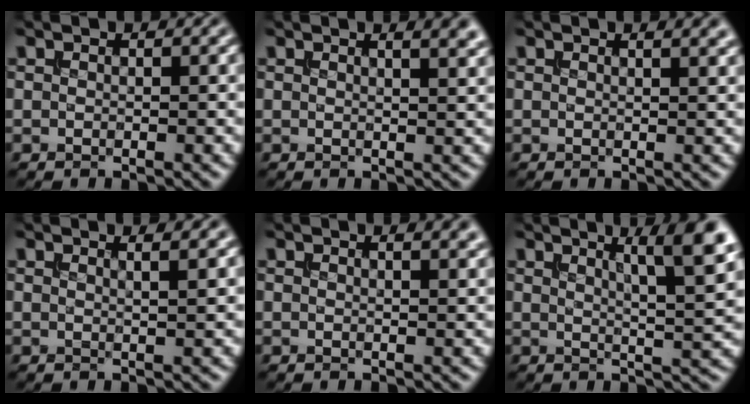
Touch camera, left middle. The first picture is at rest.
{"total": 3.8, "force": [2.3, 1.6, 2.6], "torque": [-0.007, 0.020, 0.007]}
{"total": 2.5, "force": [1.7, 1.0, 1.5], "torque": [-0.003, 0.010, 0.007]}
{"total": 2.1, "force": [1.2, 0.7, 1.6], "torque": [-0.009, 0.012, -0.004]}
{"total": 2.8, "force": [1.9, 1.1, 1.7], "torque": [-0.002, 0.013, 0.008]}
{"total": 6.7, "force": [3.4, 1.3, 5.6], "torque": [-0.061, 0.009, 0.047]}